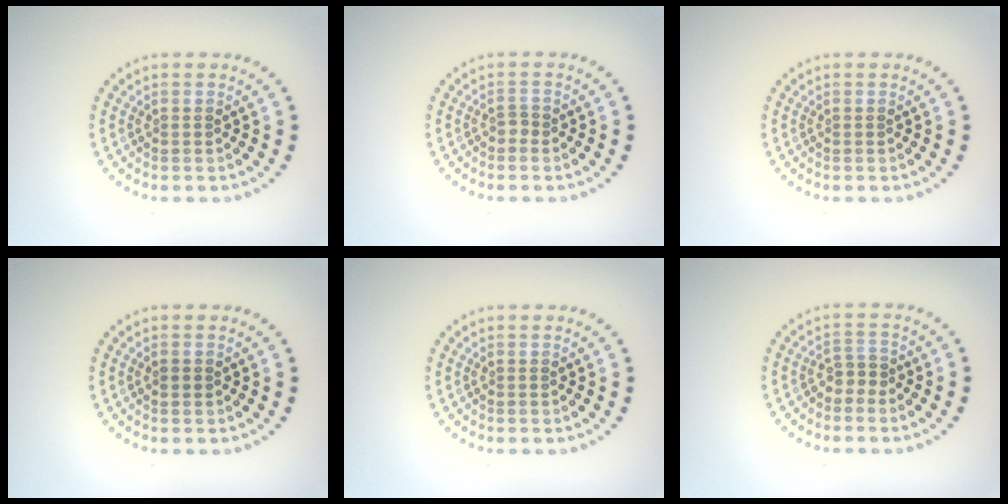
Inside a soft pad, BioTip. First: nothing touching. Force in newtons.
{"total": 0.9, "press": 0.6, "slide": 0.7}
{"total": 0.0}
{"total": 0.8, "press": 0.8, "slide": 0.0}
{"total": 0.0}
{"total": 1.5, "press": 1.2, "slide": 1.0}